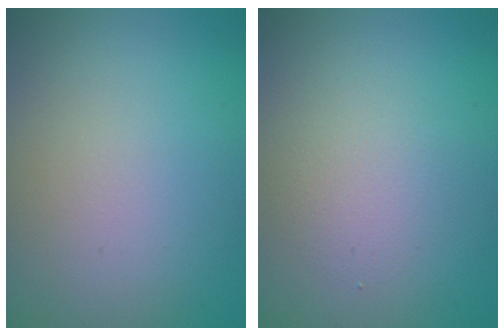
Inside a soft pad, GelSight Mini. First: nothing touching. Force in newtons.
{"total": 2.0, "press": 2.0, "slide": 0.1}